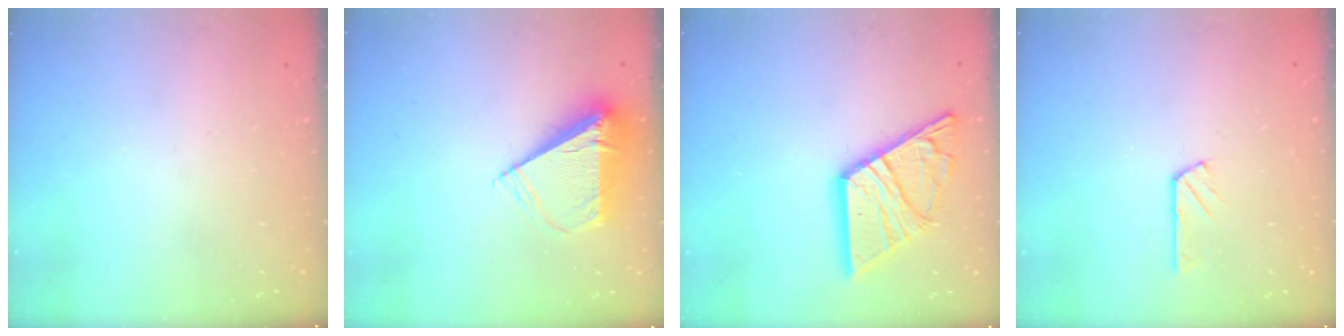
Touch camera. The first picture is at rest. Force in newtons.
{"total": 7.3, "press": 7.2, "slide": 1.0}
{"total": 17.5, "press": 17.5, "slide": 1.5}
{"total": 2.9, "press": 2.9, "slide": 0.5}